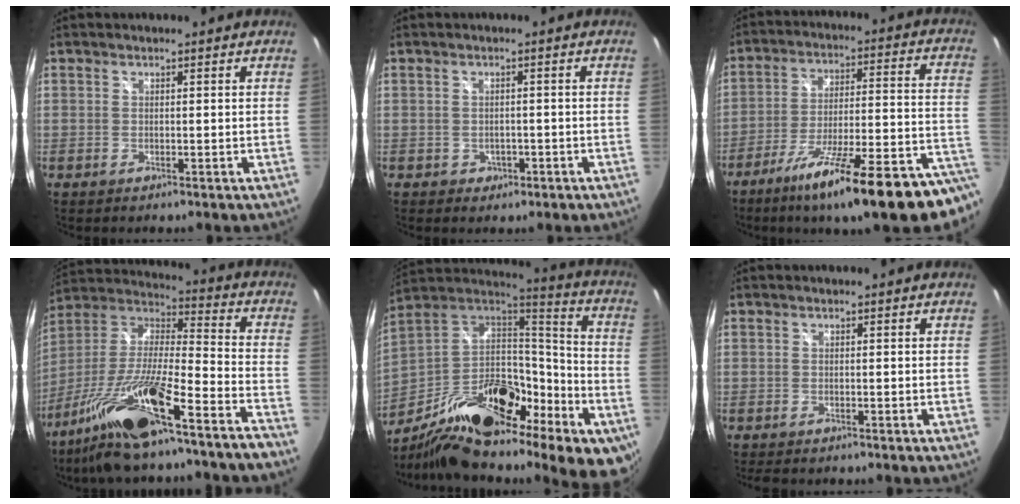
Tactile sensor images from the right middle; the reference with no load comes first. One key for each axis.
{"total": 2.7, "fx": -0.9, "fy": 2.4, "fz": 0.8, "tx": -0.019, "ty": 0.000, "tz": -0.006}
{"total": 26.8, "fx": -19.1, "fy": 3.7, "fz": 18.4, "tx": -0.252, "ty": -0.054, "tz": -0.276}
{"total": 21.8, "fx": -15.4, "fy": 1.3, "fz": 15.4, "tx": -0.269, "ty": -0.034, "tz": -0.269}
{"total": 33.1, "fx": -17.4, "fy": 13.7, "fz": 24.6, "tx": -0.404, "ty": -0.018, "tz": -0.275}
{"total": 1.6, "fx": -1.3, "fy": 0.6, "fz": 0.7, "tx": -0.015, "ty": -0.008, "tz": -0.020}